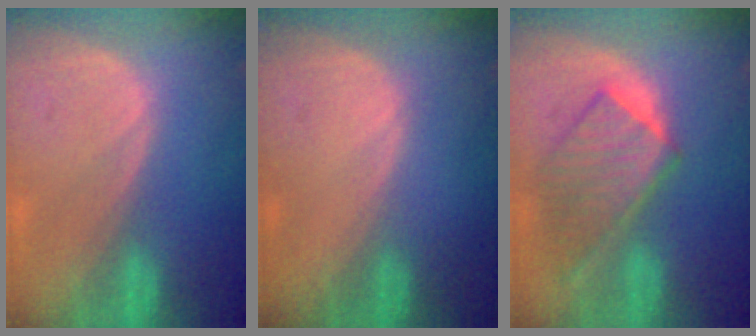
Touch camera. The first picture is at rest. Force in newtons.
{"total": 0.6, "press": 0.1, "slide": 0.6}
{"total": 7.2, "press": 7.2, "slide": 0.5}